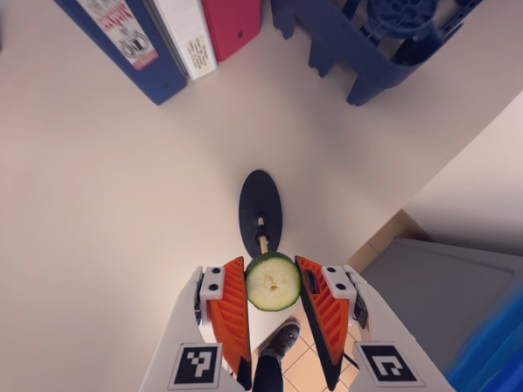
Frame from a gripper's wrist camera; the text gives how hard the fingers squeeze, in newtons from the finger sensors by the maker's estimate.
{"total": 6.0, "left": 5.8, "right": 6.1}